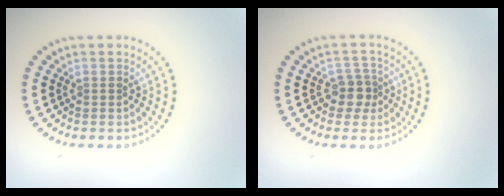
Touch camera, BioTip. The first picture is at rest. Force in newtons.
{"total": 2.3, "press": 1.9, "slide": 1.2}